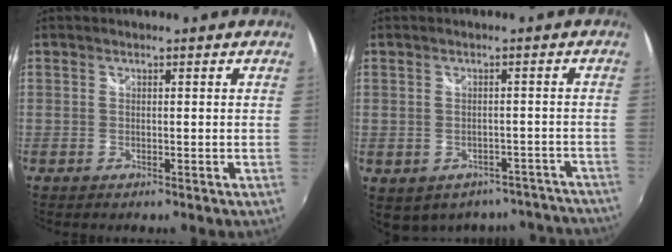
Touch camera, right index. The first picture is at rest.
{"total": 15.5, "force": [-12.3, 8.2, 4.5], "torque": [-0.080, 0.018, -0.119]}